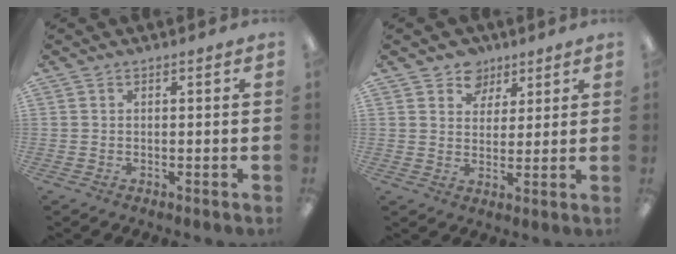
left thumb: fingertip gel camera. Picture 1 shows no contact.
{"total": 7.0, "force": [4.7, 5.1, 0.8], "torque": [-0.011, -0.023, 0.086]}